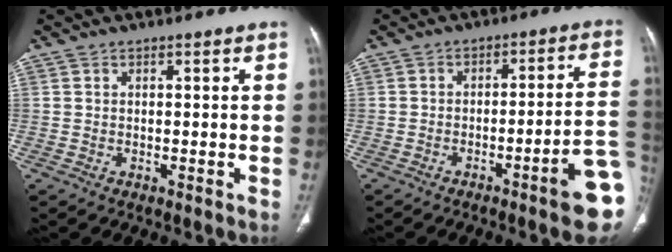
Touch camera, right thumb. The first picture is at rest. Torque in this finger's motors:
{"motor_torque": [1.90, 0.91, 0.78, -1.08, 0.27]}